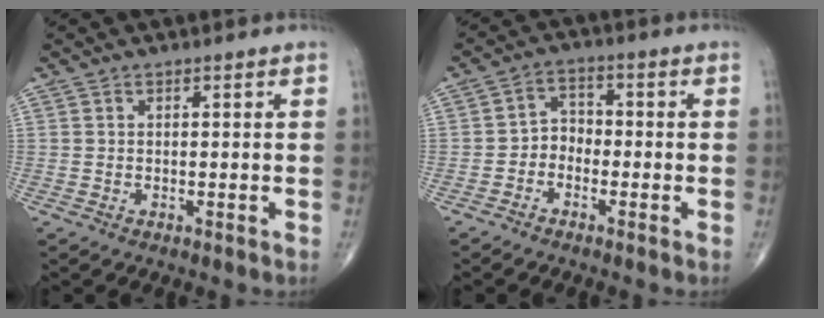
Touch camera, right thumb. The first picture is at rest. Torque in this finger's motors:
{"motor_torque": [-0.17, 0.01, 0.08, -0.10, 0.06]}